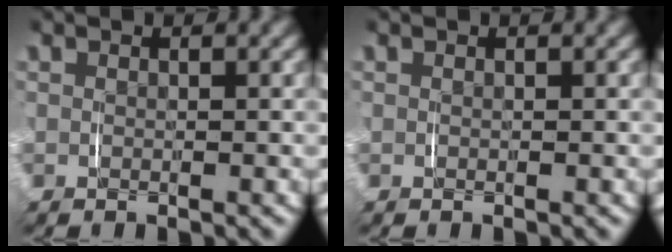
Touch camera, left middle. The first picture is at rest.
{"total": 0.0}